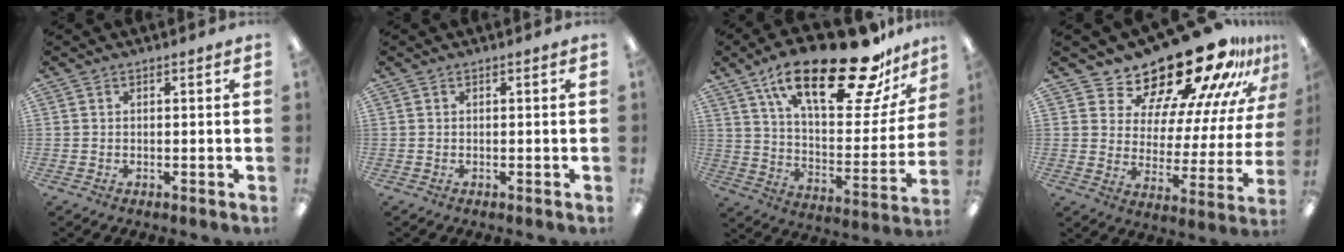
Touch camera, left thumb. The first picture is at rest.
{"total": 0.0}
{"total": 28.1, "force": [18.3, 9.3, 19.2], "torque": [-0.300, -0.109, 0.299]}
{"total": 23.0, "force": [19.8, 7.0, 9.3], "torque": [-0.136, -0.164, 0.334]}